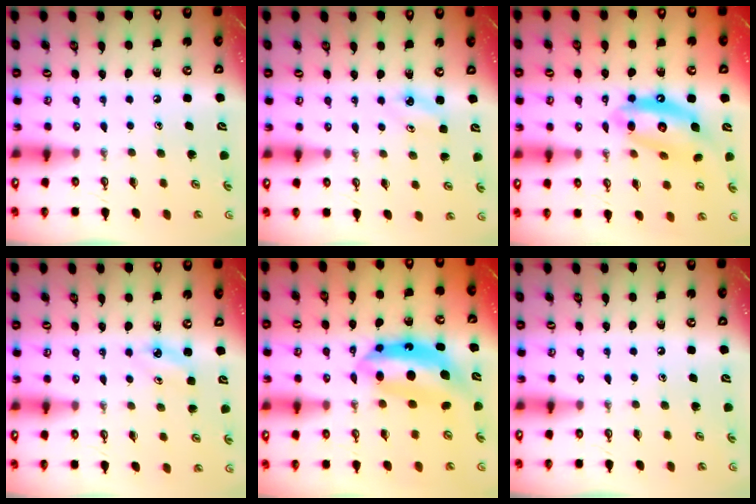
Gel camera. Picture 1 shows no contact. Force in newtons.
{"total": 3.8, "press": 3.7, "slide": 0.4}
{"total": 13.3, "press": 13.2, "slide": 1.3}
{"total": 3.9, "press": 3.8, "slide": 0.4}
{"total": 10.5, "press": 10.4, "slide": 0.7}
{"total": 0.0}